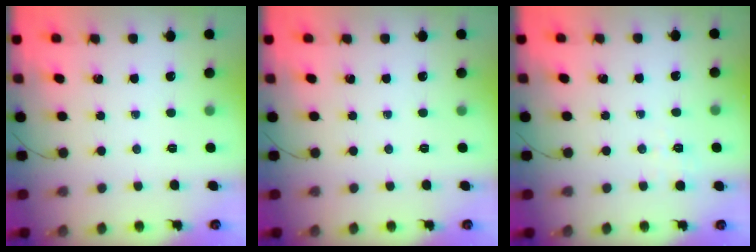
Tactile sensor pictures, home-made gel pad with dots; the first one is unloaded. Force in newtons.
{"total": 0.0}
{"total": 2.7, "press": 2.0, "slide": 1.8}